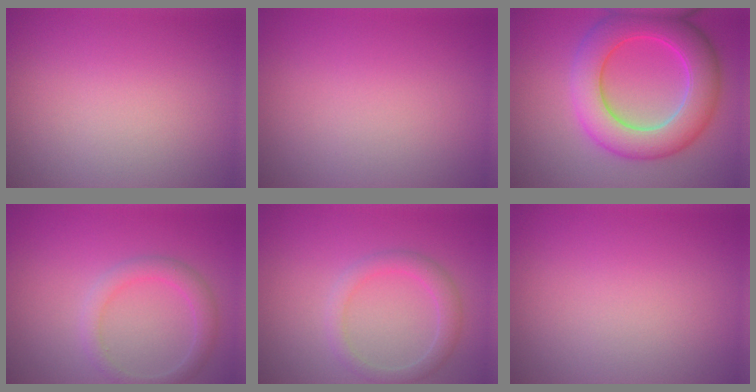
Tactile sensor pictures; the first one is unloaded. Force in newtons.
{"total": 0.0}
{"total": 8.3, "press": 8.2, "slide": 0.5}
{"total": 2.4, "press": 2.4, "slide": 0.2}
{"total": 2.3, "press": 2.3, "slide": 0.0}
{"total": 0.0}